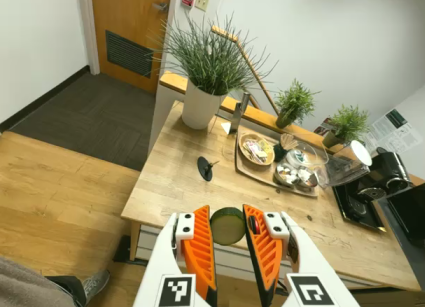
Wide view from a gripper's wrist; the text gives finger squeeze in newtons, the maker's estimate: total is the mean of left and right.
{"total": 10.2, "left": 11.0, "right": 9.3}